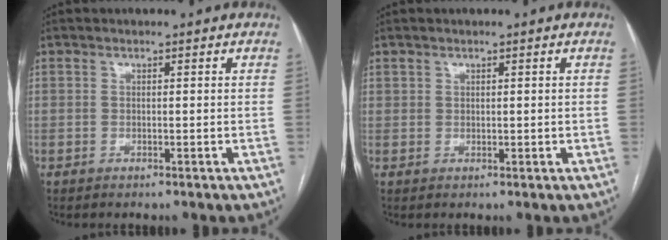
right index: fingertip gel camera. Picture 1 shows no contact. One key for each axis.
{"total": 0.9, "fx": 0.5, "fy": 0.7, "fz": 0.1, "tx": 0.006, "ty": 0.000, "tz": 0.008}